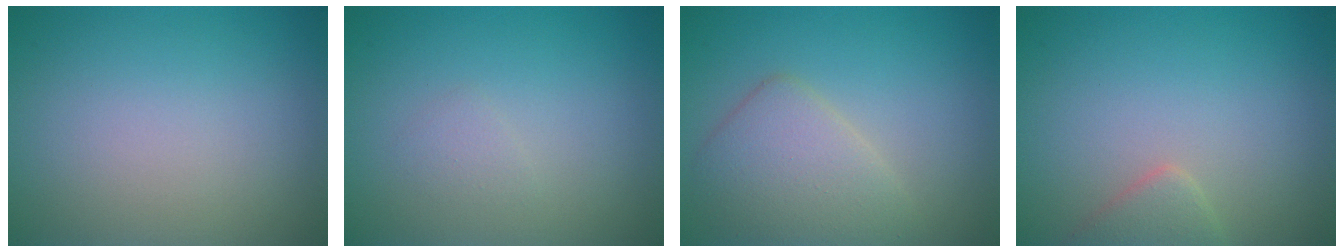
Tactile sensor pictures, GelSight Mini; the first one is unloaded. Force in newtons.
{"total": 0.8, "press": 0.8, "slide": 0.1}
{"total": 4.1, "press": 4.1, "slide": 0.4}
{"total": 1.9, "press": 1.9, "slide": 0.1}